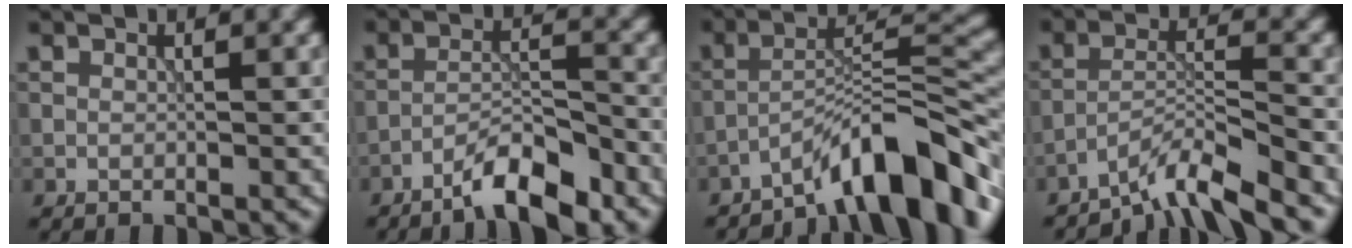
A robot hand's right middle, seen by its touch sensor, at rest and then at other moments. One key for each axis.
{"total": 5.1, "fx": -3.9, "fy": 0.9, "fz": 3.2, "tx": -0.053, "ty": 0.010, "tz": -0.073}
{"total": 9.7, "fx": -6.8, "fy": 2.0, "fz": 6.5, "tx": -0.092, "ty": 0.020, "tz": -0.116}
{"total": 4.8, "fx": -4.1, "fy": 0.2, "fz": 2.4, "tx": -0.039, "ty": 0.006, "tz": -0.088}